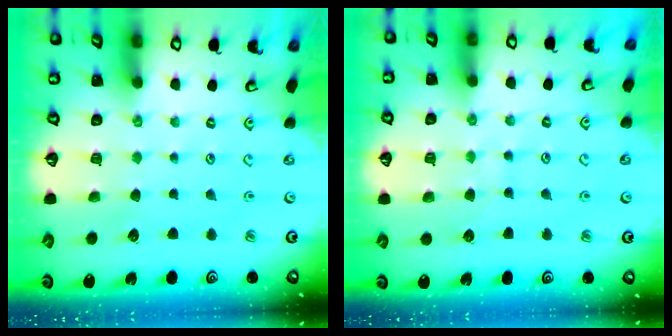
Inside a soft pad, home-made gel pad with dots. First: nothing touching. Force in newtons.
{"total": 5.9, "press": 5.9, "slide": 0.4}